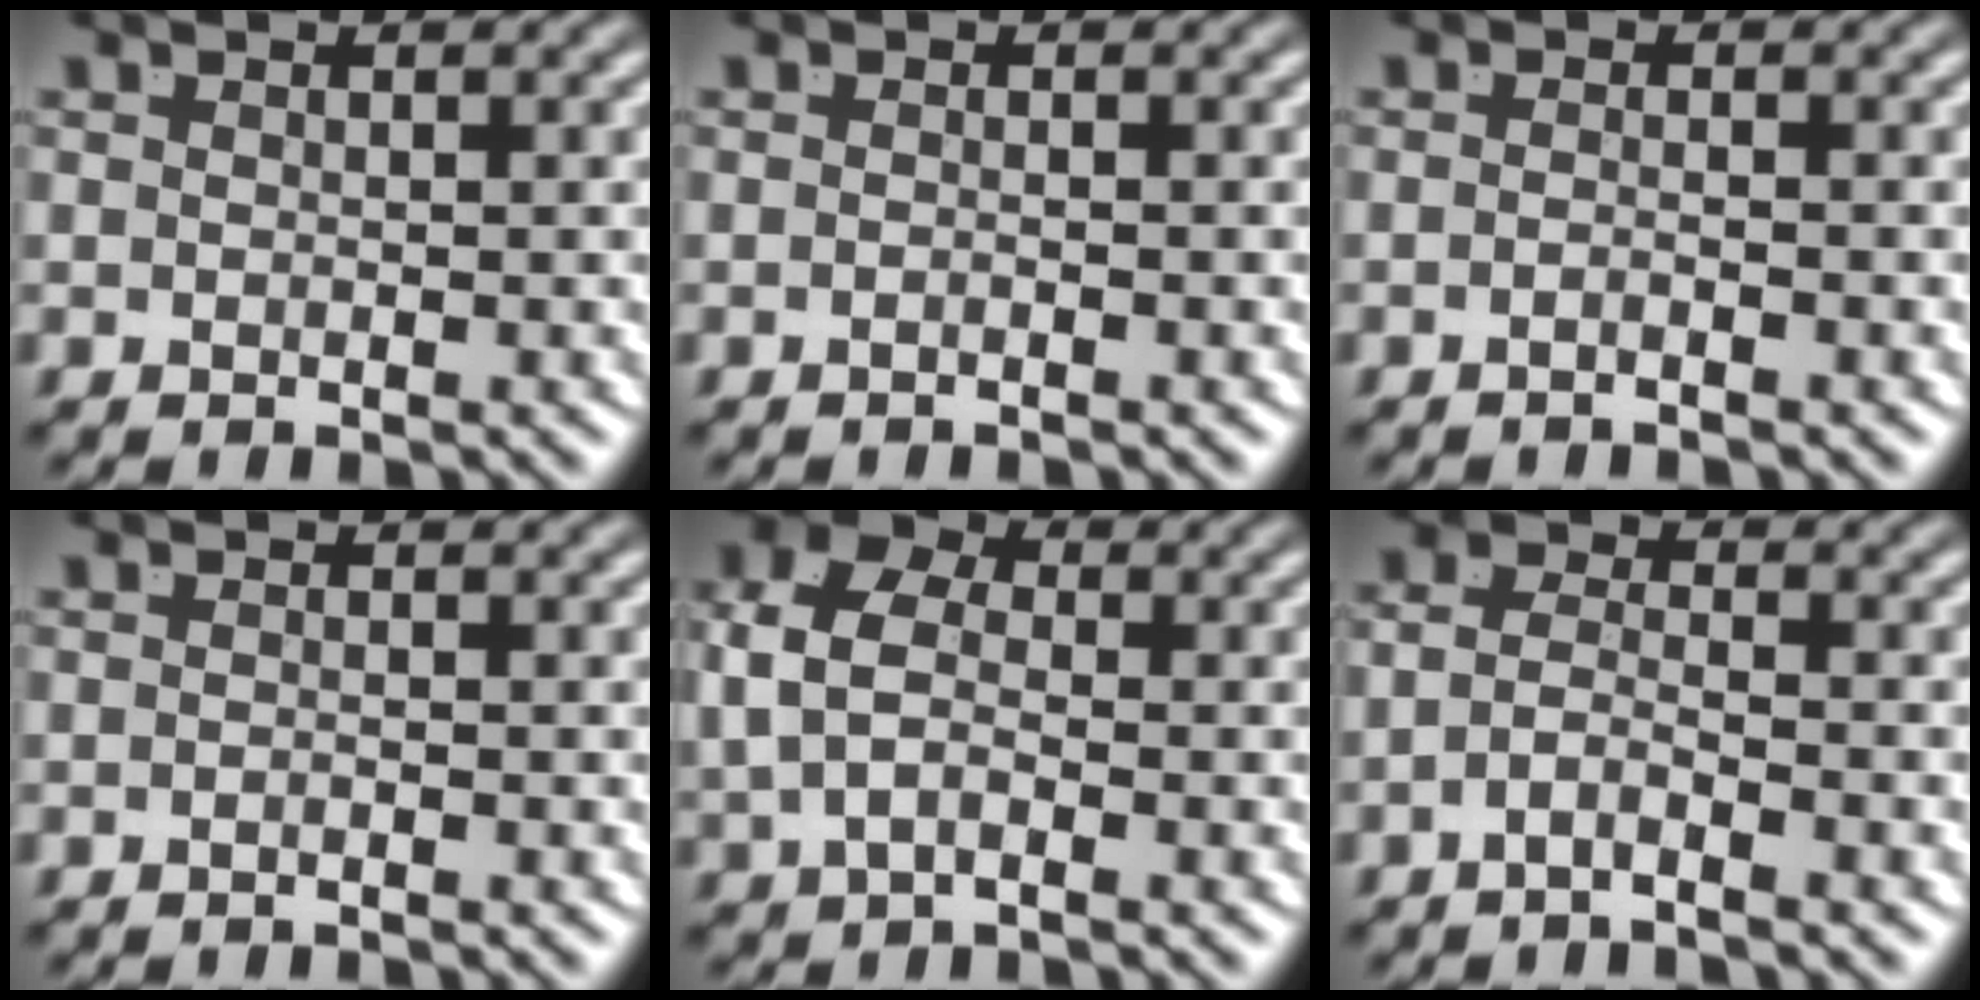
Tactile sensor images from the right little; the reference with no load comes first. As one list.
[{"total": 0.8, "force": [-0.6, -0.5, 0.2], "torque": [-0.001, 0.001, -0.013]}, {"total": 1.4, "force": [-1.1, -0.6, 0.6], "torque": [-0.010, -0.001, -0.021]}, {"total": 0.8, "force": [-0.6, -0.4, 0.2], "torque": [-0.002, 0.002, -0.012]}, {"total": 7.1, "force": [1.0, 5.5, 4.4], "torque": [-0.088, 0.012, 0.002]}, {"total": 2.6, "force": [-1.7, 0.7, 1.7], "torque": [-0.038, -0.018, -0.028]}]